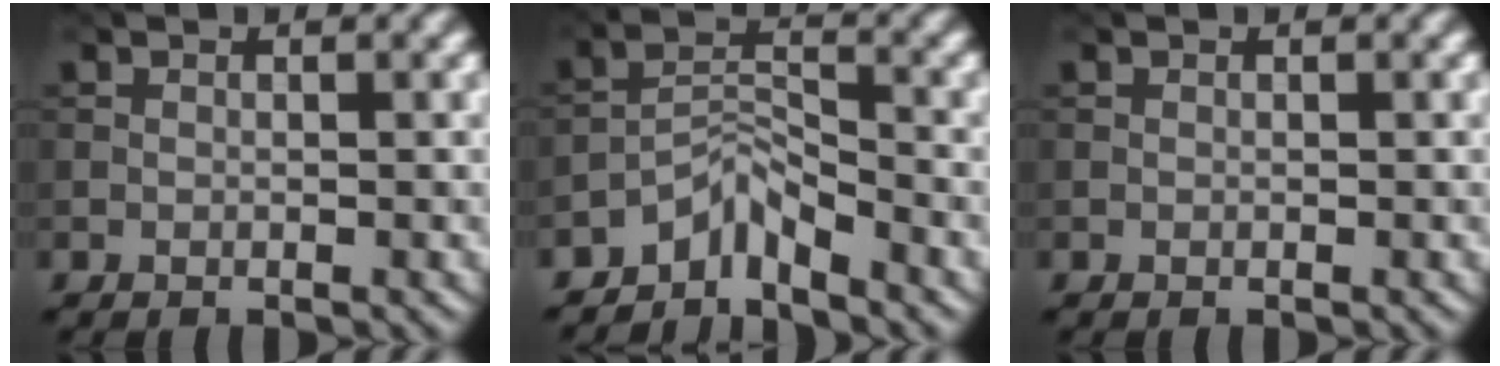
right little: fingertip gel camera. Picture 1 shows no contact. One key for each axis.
{"total": 2.3, "fx": -2.0, "fy": 0.4, "fz": 1.1, "tx": -0.016, "ty": 0.014, "tz": -0.042}
{"total": 0.0}